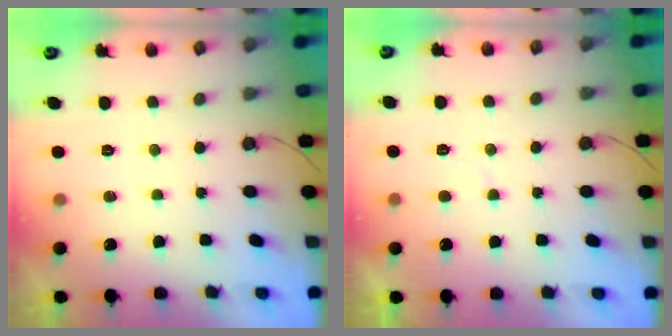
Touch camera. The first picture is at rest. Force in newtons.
{"total": 2.3, "press": 2.3, "slide": 0.3}